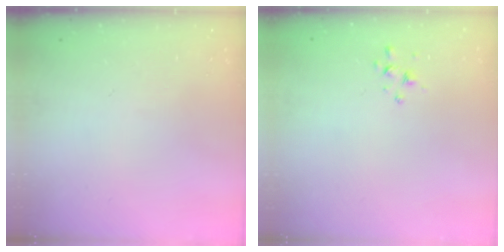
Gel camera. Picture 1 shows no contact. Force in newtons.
{"total": 1.7, "press": 1.7, "slide": 0.3}